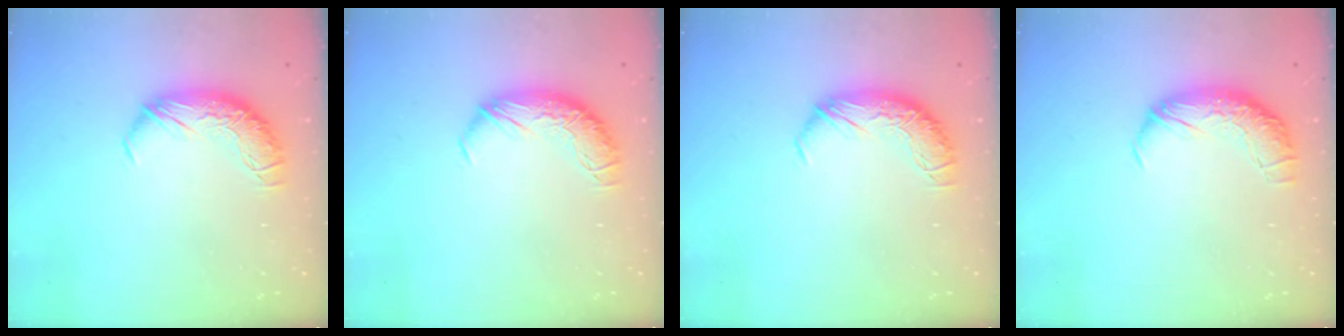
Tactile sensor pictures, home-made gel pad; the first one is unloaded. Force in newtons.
{"total": 0.0}
{"total": 0.0}
{"total": 2.5, "press": 1.2, "slide": 2.2}